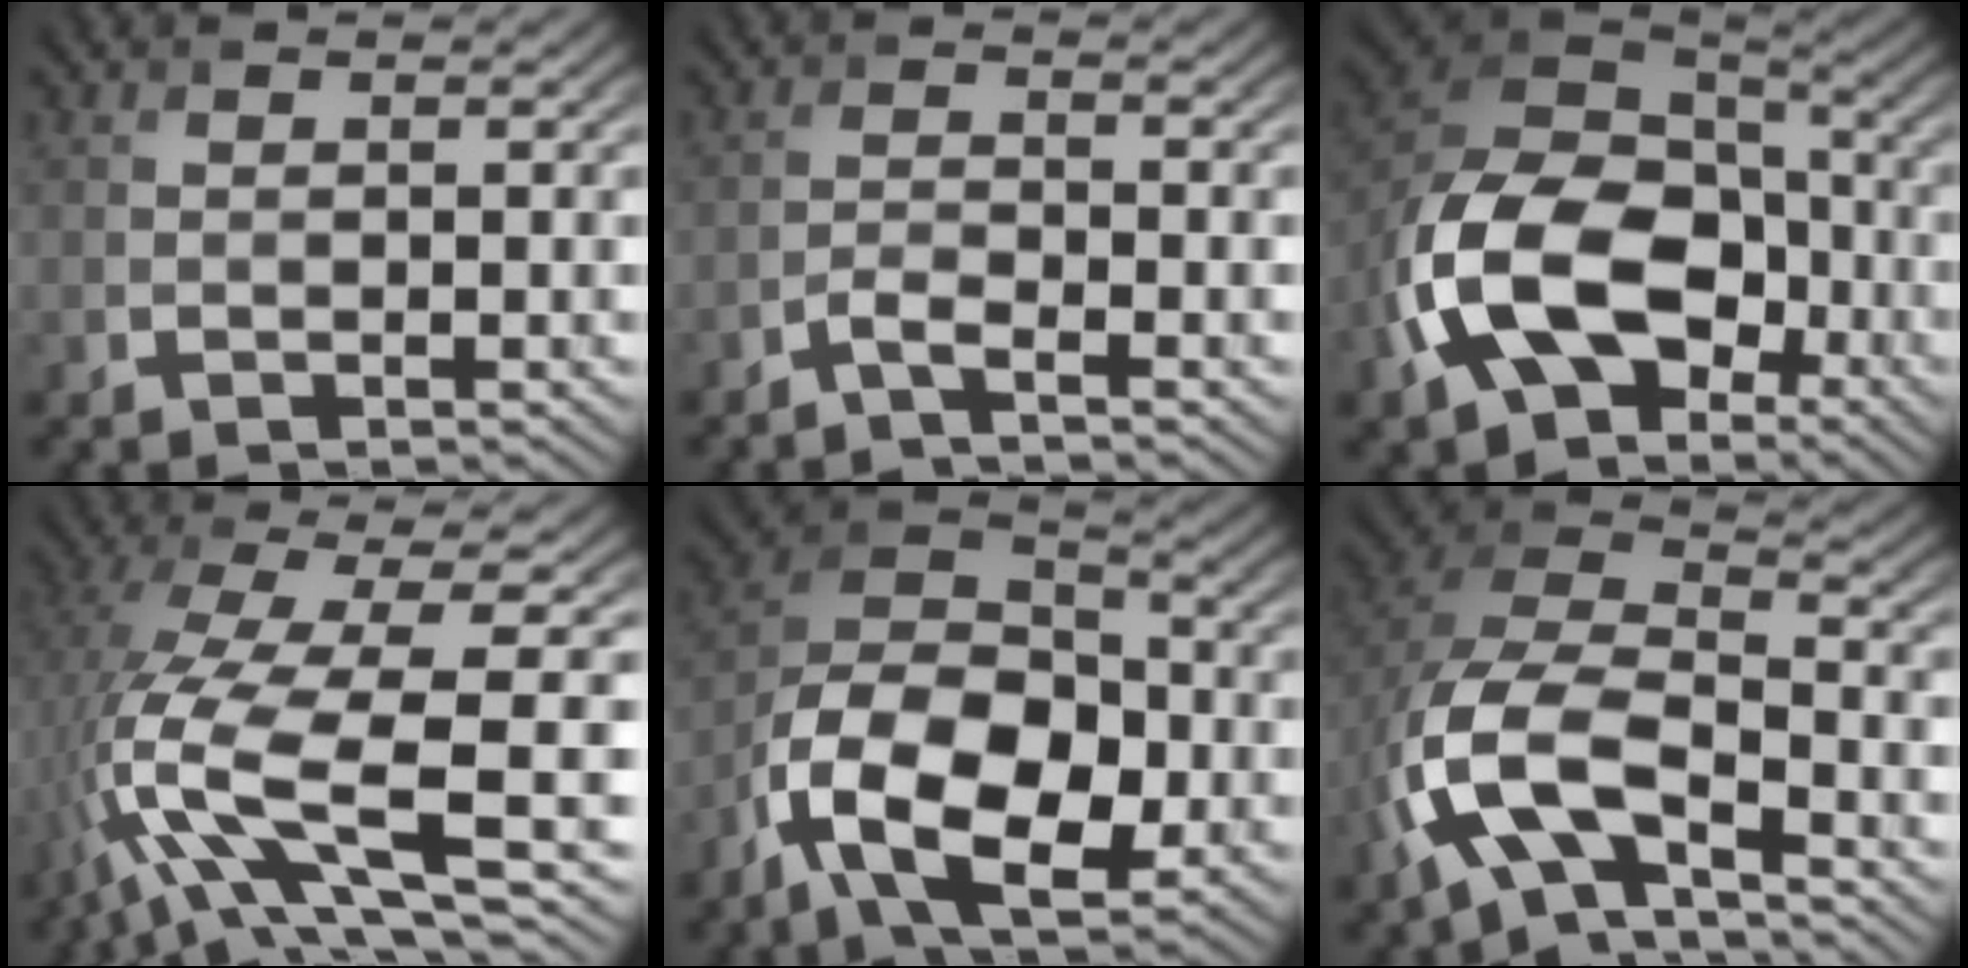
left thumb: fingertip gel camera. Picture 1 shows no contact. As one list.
[{"total": 2.1, "force": [-1.7, 0.3, 1.2], "torque": [-0.028, 0.002, -0.042]}, {"total": 16.2, "force": [-5.9, 10.8, 10.5], "torque": [-0.242, -0.031, -0.120]}, {"total": 13.7, "force": [-2.8, 3.5, 13.0], "torque": [-0.275, -0.003, -0.043]}, {"total": 14.3, "force": [-6.1, 8.2, 10.1], "torque": [-0.205, -0.020, -0.133]}, {"total": 13.0, "force": [-5.8, 6.2, 9.8], "torque": [-0.227, -0.013, -0.123]}]